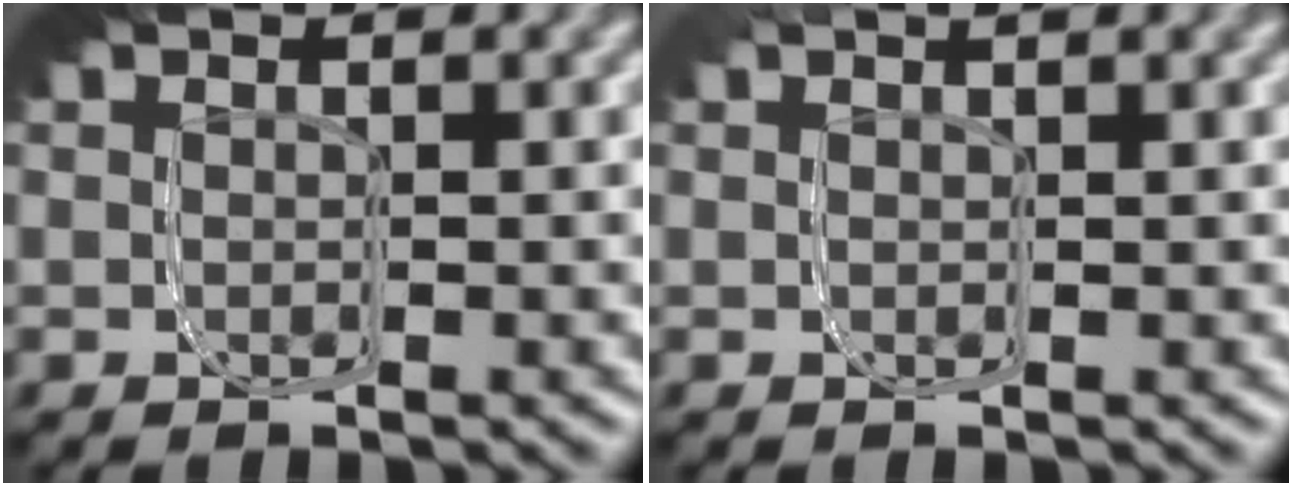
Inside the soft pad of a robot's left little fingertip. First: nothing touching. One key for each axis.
{"total": 0.9, "fx": 0.0, "fy": -0.7, "fz": -0.6, "tx": -0.002, "ty": 0.005, "tz": 0.005}